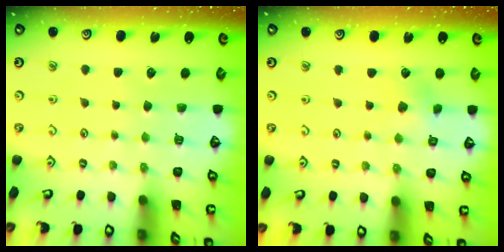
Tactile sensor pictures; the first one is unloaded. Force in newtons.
{"total": 3.2, "press": 3.2, "slide": 0.4}